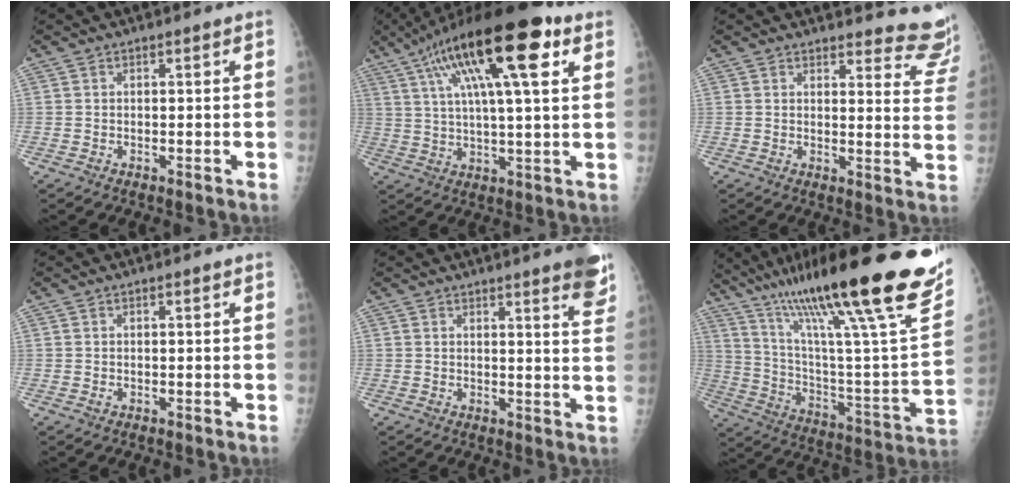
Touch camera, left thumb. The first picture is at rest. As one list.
[{"total": 22.5, "force": [10.0, 5.7, 19.4], "torque": [-0.325, 0.012, 0.160]}, {"total": 11.4, "force": [11.1, 2.1, 1.2], "torque": [0.027, -0.113, 0.095]}, {"total": 0.8, "force": [0.2, 0.4, 0.6], "torque": [-0.007, 0.002, 0.006]}, {"total": 7.7, "force": [5.1, 1.0, 5.6], "torque": [-0.050, -0.023, 0.052]}, {"total": 38.1, "force": [24.1, 5.7, 28.9], "torque": [-0.380, -0.053, 0.384]}]